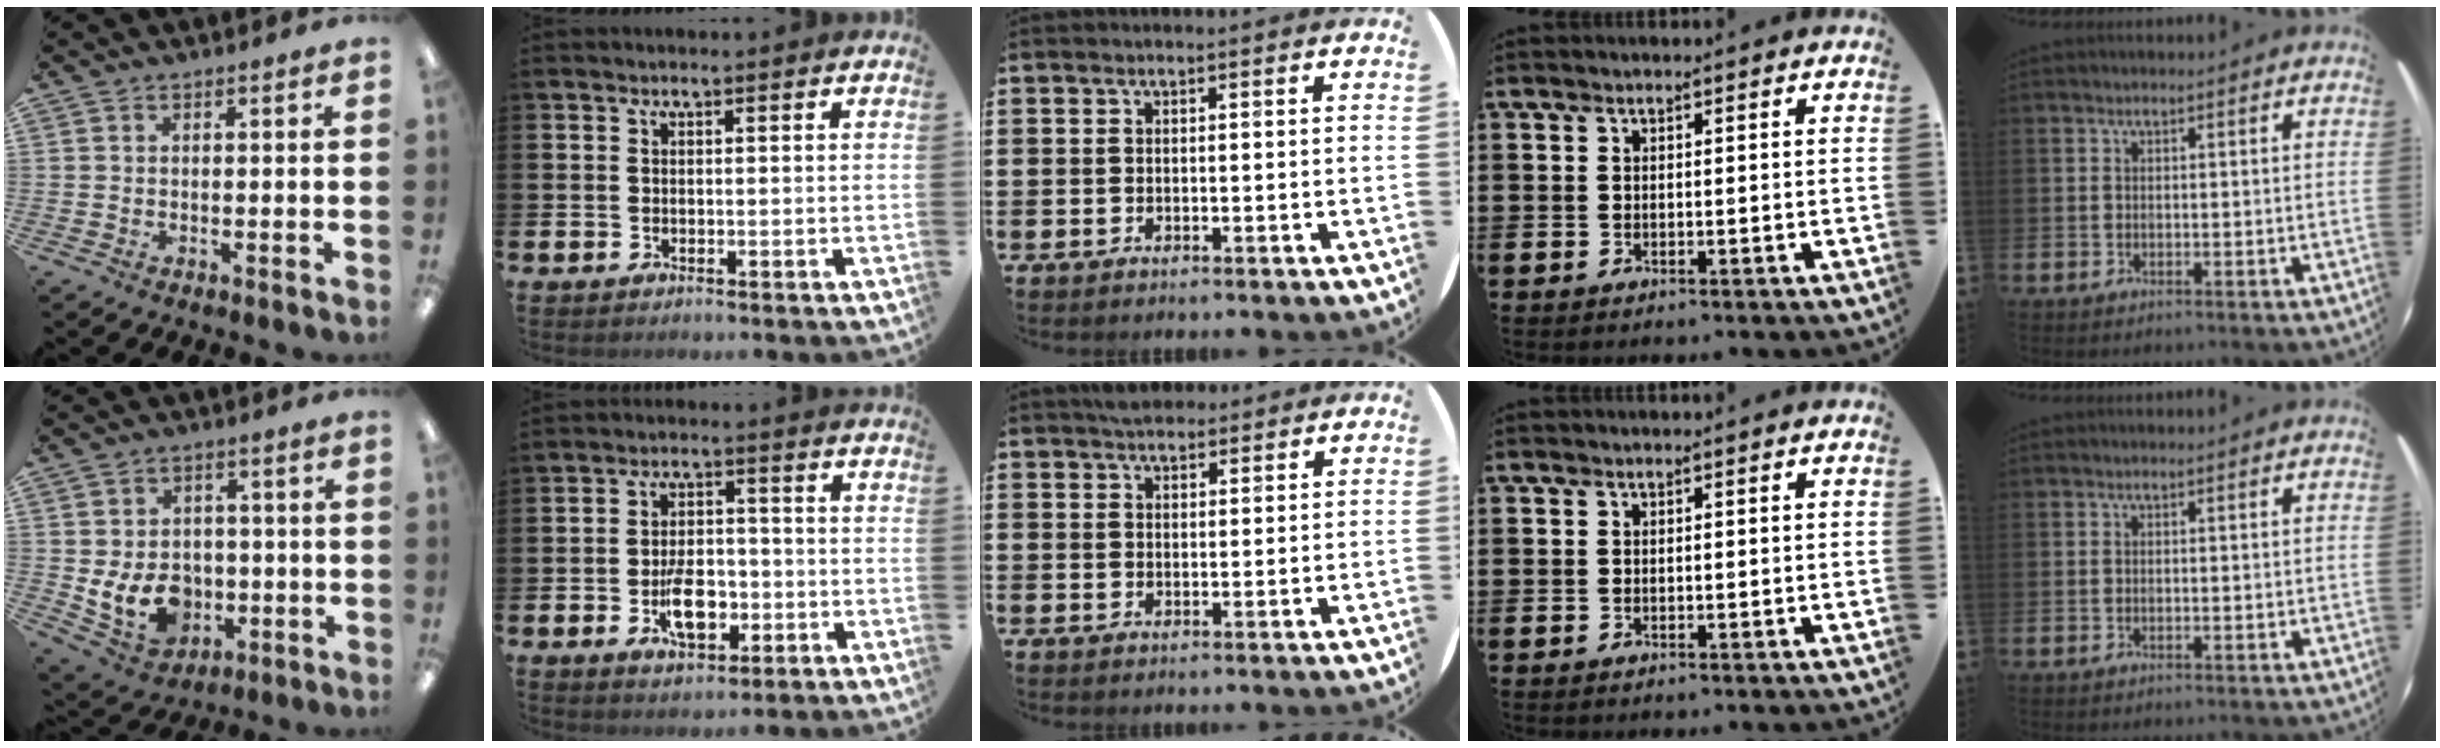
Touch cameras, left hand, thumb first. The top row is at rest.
{"thumb": {"total": 10.8, "force": [-2.3, 8.6, 6.1], "torque": [-0.128, 0.013, -0.037]}, "index": {"total": 6.4, "force": [-1.9, 3.5, 5.1], "torque": [-0.084, 0.007, -0.035]}, "middle": {"total": 2.6, "force": [2.4, 0.9, 0.3], "torque": [-0.002, 0.000, 0.043]}}